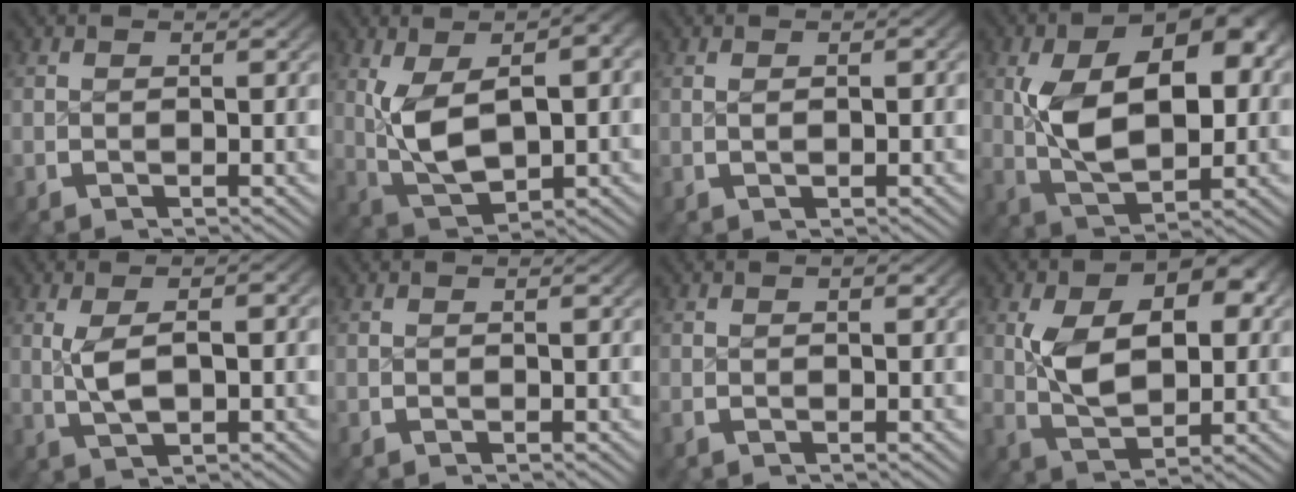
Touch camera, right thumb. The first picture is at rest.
{"total": 10.6, "force": [0.8, 6.0, 8.7], "torque": [-0.152, -0.002, 0.024]}
{"total": 0.9, "force": [0.1, 0.3, 0.9], "torque": [-0.015, -0.006, 0.005]}
{"total": 11.5, "force": [0.8, 6.8, 9.2], "torque": [-0.179, -0.016, 0.024]}
{"total": 4.0, "force": [0.1, 1.7, 3.6], "torque": [-0.073, -0.004, 0.014]}
{"total": 0.0}
{"total": 0.6, "force": [0.1, 0.4, 0.5], "torque": [-0.009, -0.001, 0.000]}
{"total": 8.4, "force": [0.6, 5.4, 6.5], "torque": [-0.127, -0.017, 0.020]}